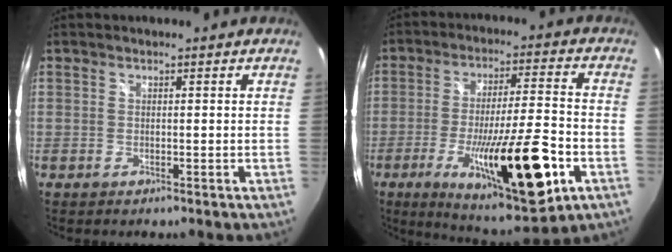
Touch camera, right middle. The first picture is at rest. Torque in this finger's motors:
{"motor_torque": [2.14, 0.00, 1.05, 0.21]}